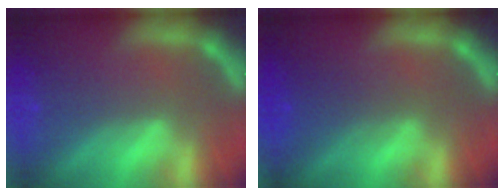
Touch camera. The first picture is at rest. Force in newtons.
{"total": 2.5}